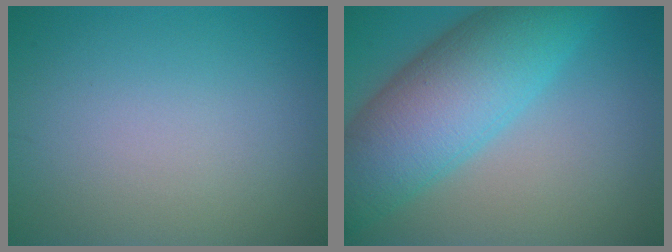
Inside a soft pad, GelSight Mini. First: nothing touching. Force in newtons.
{"total": 10.3, "press": 10.3, "slide": 0.2}